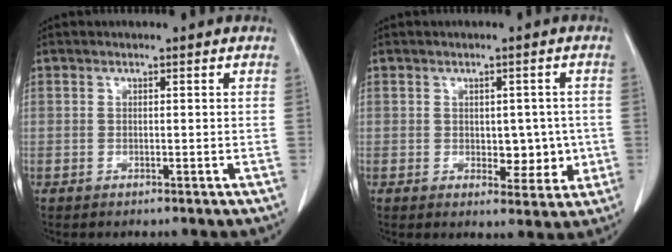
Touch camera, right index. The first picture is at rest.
{"total": 5.1, "force": [-0.2, 3.1, 4.0], "torque": [-0.037, 0.003, 0.008]}